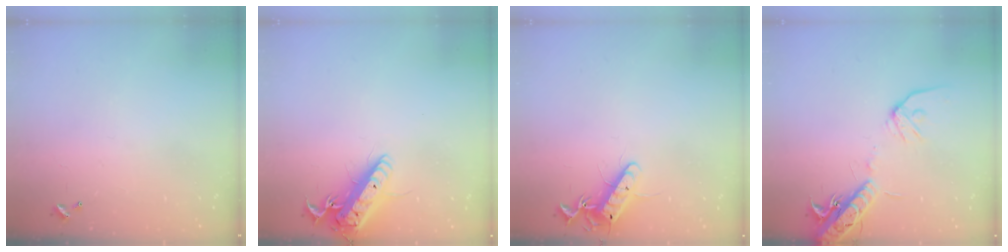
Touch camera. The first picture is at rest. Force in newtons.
{"total": 16.4, "press": 16.1, "slide": 3.0}
{"total": 12.8, "press": 12.8, "slide": 0.6}
{"total": 15.1, "press": 14.7, "slide": 3.3}